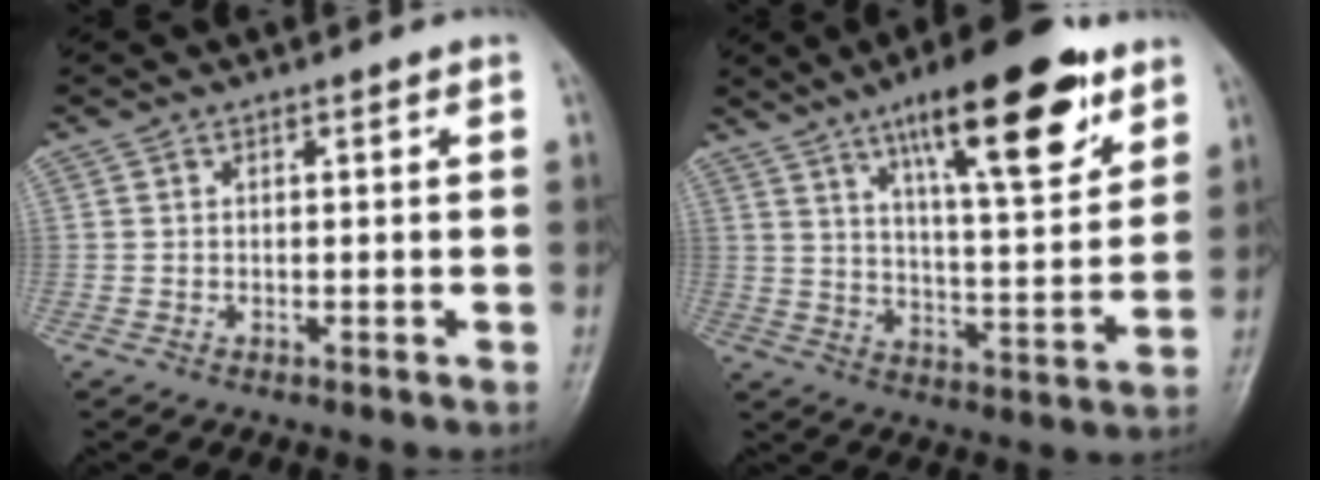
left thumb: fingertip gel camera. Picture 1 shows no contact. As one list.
[{"total": 19.4, "force": [11.2, 5.5, 14.9], "torque": [-0.195, -0.049, 0.176]}]